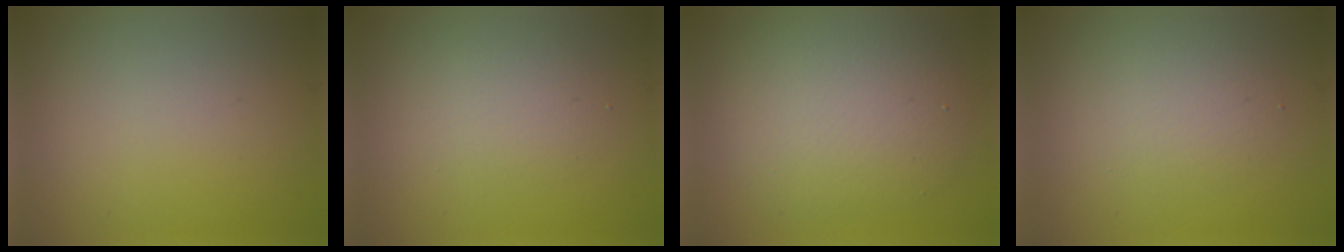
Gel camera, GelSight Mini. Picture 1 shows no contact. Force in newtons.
{"total": 2.4, "press": 2.4, "slide": 0.1}
{"total": 6.5, "press": 6.5, "slide": 0.5}
{"total": 2.7, "press": 2.7, "slide": 0.2}